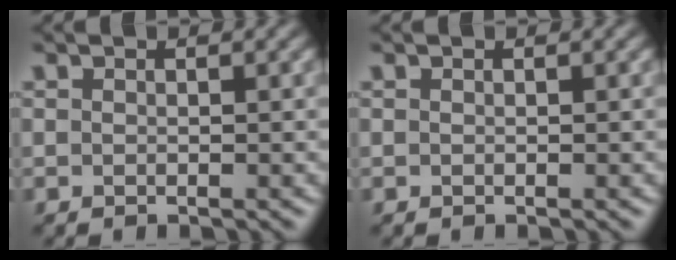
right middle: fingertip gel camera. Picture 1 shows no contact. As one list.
[{"total": 0.0}]